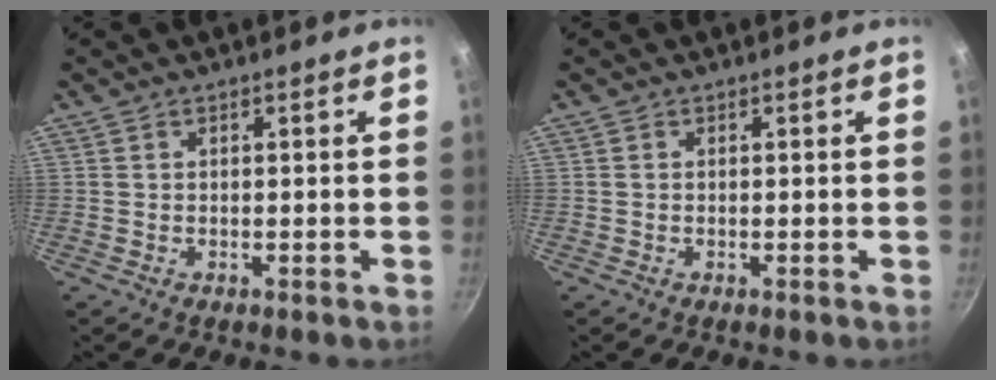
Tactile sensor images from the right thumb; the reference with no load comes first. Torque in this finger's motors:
{"motor_torque": [-0.28, 0.14, -0.12, 0.37, 0.03]}